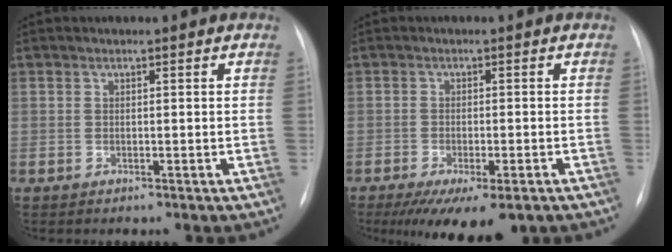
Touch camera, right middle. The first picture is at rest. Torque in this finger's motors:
{"motor_torque": [1.13, -1.00, 0.23, 0.06]}